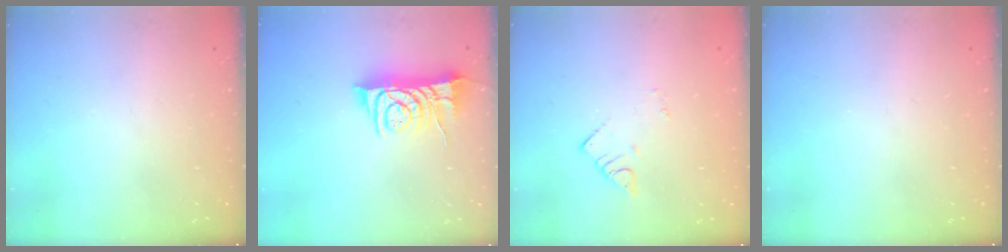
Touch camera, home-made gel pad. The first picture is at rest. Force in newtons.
{"total": 8.2, "press": 8.1, "slide": 1.0}
{"total": 2.1, "press": 2.1, "slide": 0.3}
{"total": 0.0}